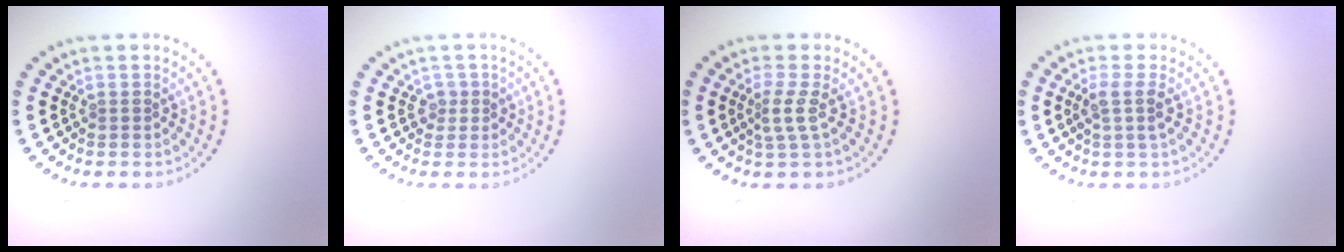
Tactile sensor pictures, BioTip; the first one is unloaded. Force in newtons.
{"total": 1.3, "press": 1.0, "slide": 0.7}
{"total": 2.1, "press": 1.5, "slide": 1.5}
{"total": 1.9, "press": 1.5, "slide": 1.2}